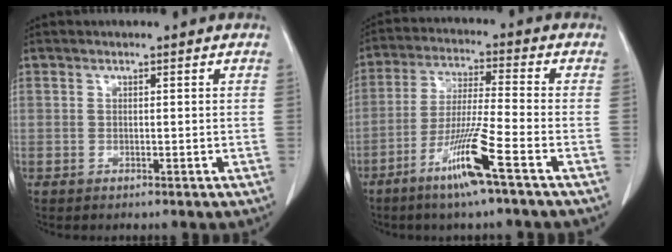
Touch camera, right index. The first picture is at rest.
{"total": 10.1, "force": [-5.4, -0.9, 8.4], "torque": [-0.162, -0.019, -0.108]}